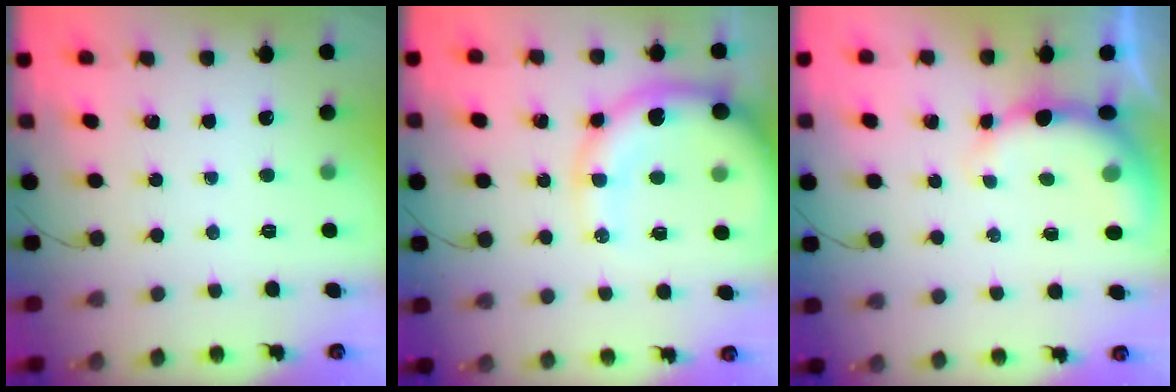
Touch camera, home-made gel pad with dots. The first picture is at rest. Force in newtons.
{"total": 13.7, "press": 13.1, "slide": 3.7}
{"total": 8.1, "press": 8.0, "slide": 1.3}